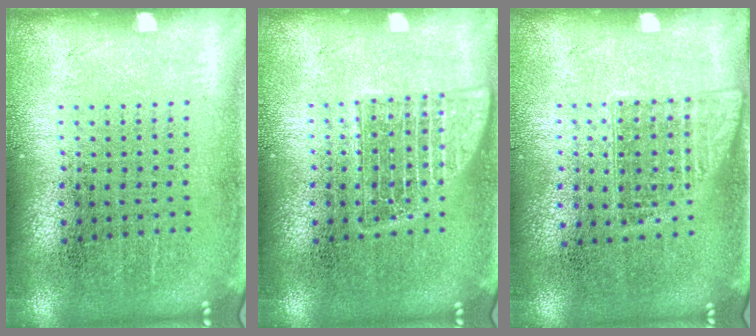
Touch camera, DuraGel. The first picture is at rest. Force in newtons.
{"total": 2.3, "press": 2.3, "slide": 0.3}
{"total": 1.0, "press": 0.9, "slide": 0.5}